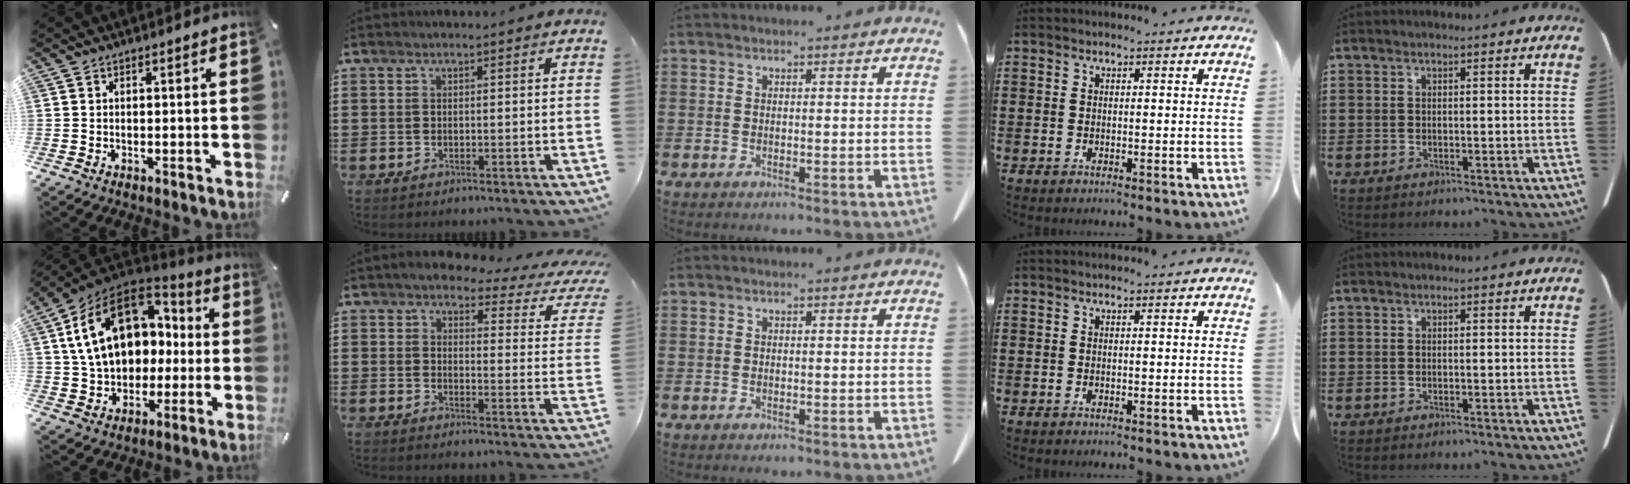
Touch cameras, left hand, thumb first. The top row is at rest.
{"thumb": {"total": 20.0, "force": [4.2, 14.8, 12.8], "torque": [-0.254, -0.002, 0.078]}, "index": {"total": 4.7, "force": [3.9, 1.0, 2.4], "torque": [-0.058, -0.020, 0.061]}}